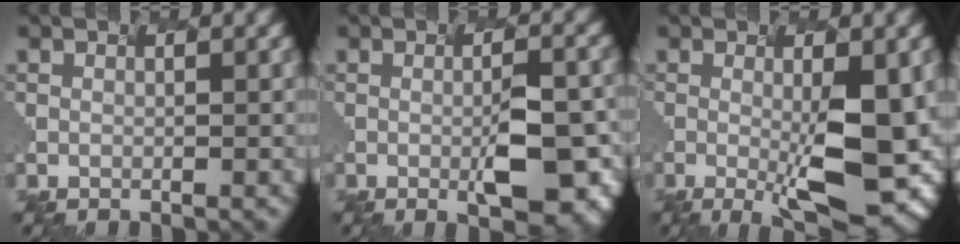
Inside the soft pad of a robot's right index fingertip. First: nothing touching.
{"total": 5.9, "force": [-1.7, 1.2, 5.5], "torque": [-0.100, -0.022, 0.006]}
{"total": 6.2, "force": [-1.3, 0.4, 6.0], "torque": [-0.112, -0.025, 0.007]}